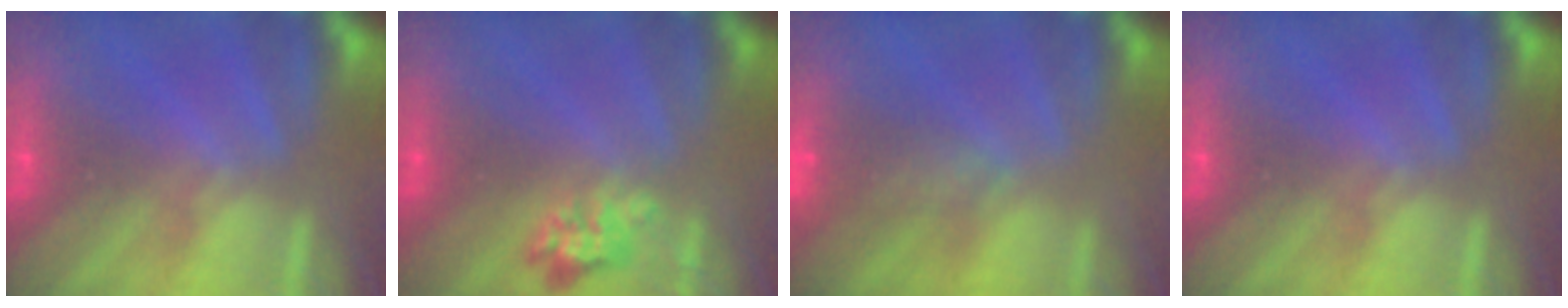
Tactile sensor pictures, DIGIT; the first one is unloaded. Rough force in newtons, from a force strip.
{"total": 2.4}
{"total": 7.5}
{"total": 0.0}